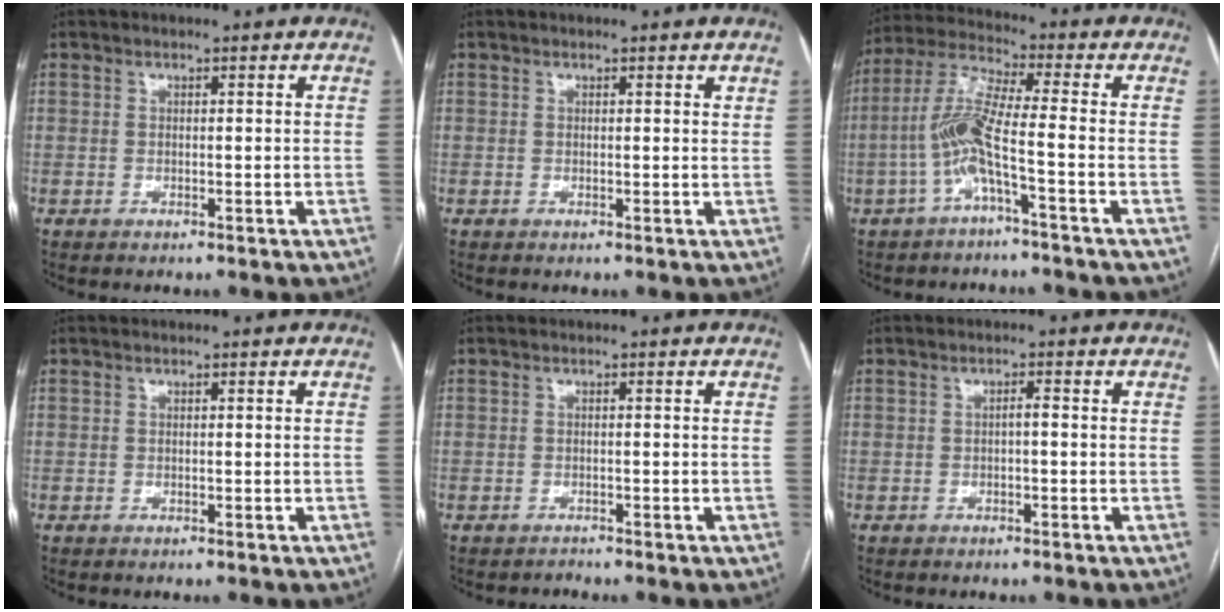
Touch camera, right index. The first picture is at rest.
{"total": 0.7, "force": [0.6, 0.2, 0.3], "torque": [-0.004, 0.001, 0.003]}
{"total": 8.3, "force": [-2.7, -0.1, 7.9], "torque": [-0.172, 0.016, -0.060]}
{"total": 0.0}
{"total": 0.6, "force": [-0.6, 0.1, -0.1], "torque": [0.000, -0.002, -0.009]}
{"total": 1.0, "force": [-0.2, 0.2, 0.9], "torque": [-0.014, 0.003, -0.004]}